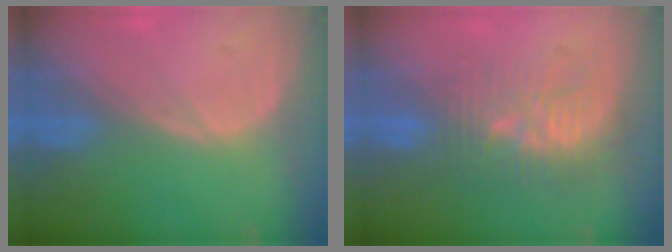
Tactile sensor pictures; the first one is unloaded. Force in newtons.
{"total": 9.2, "press": 8.5, "slide": 3.4}